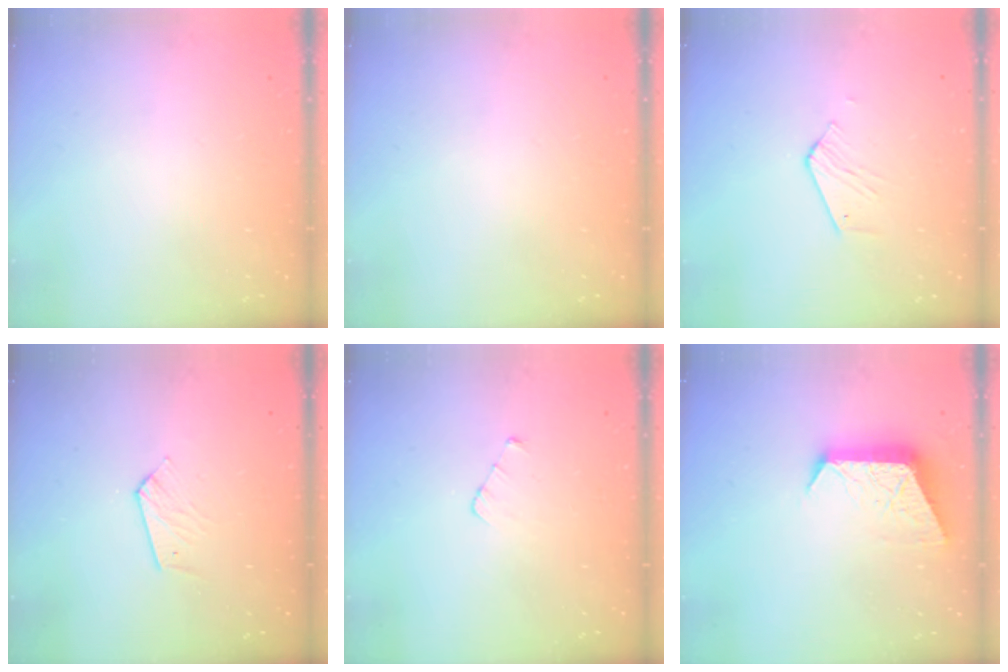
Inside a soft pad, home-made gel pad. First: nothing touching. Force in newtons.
{"total": 0.0}
{"total": 2.8, "press": 2.8, "slide": 0.4}
{"total": 4.0, "press": 4.0, "slide": 0.3}
{"total": 2.9, "press": 2.9, "slide": 0.3}
{"total": 9.3, "press": 9.3, "slide": 0.3}